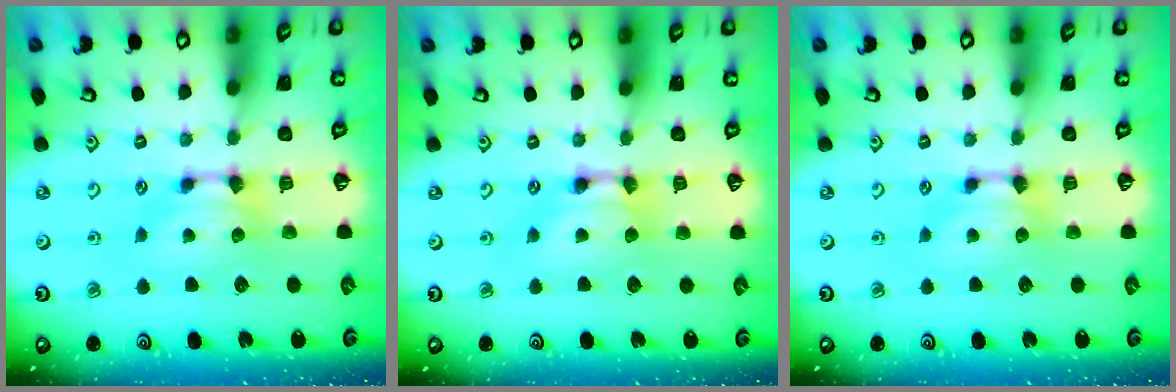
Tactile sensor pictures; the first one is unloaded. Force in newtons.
{"total": 2.0, "press": 2.0, "slide": 0.1}
{"total": 0.0}